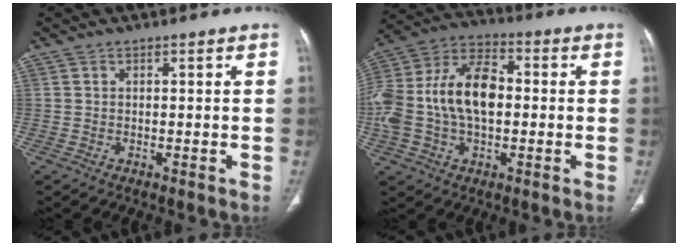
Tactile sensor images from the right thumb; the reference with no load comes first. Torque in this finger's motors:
{"motor_torque": [2.58, 2.42, 1.76, -0.36, 0.23]}